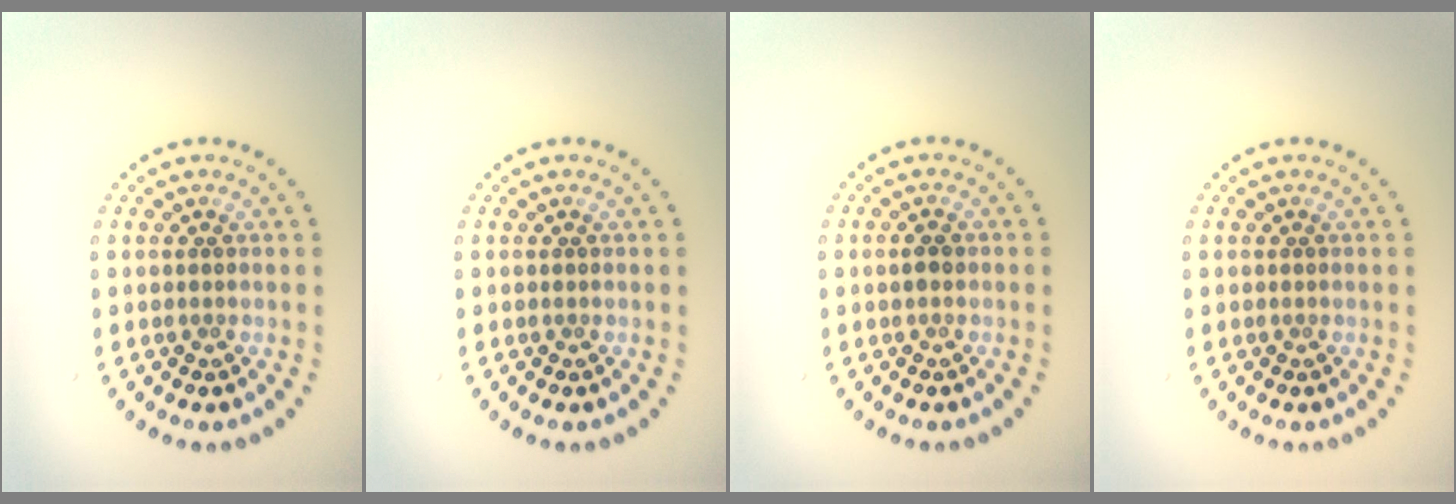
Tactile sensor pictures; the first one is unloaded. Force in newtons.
{"total": 0.0}
{"total": 1.0, "press": 1.0, "slide": 0.1}
{"total": 0.0}